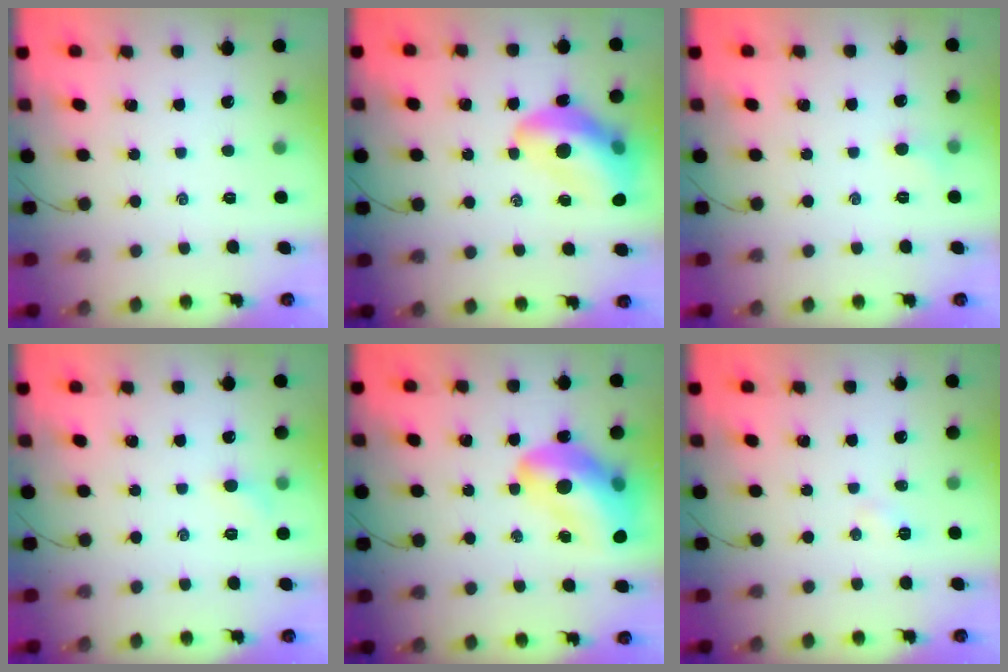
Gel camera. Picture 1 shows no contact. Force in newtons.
{"total": 15.4, "press": 14.9, "slide": 3.8}
{"total": 4.1, "press": 3.9, "slide": 1.3}
{"total": 4.7, "press": 4.5, "slide": 1.4}
{"total": 18.4, "press": 17.6, "slide": 5.4}
{"total": 2.4, "press": 2.3, "slide": 0.8}